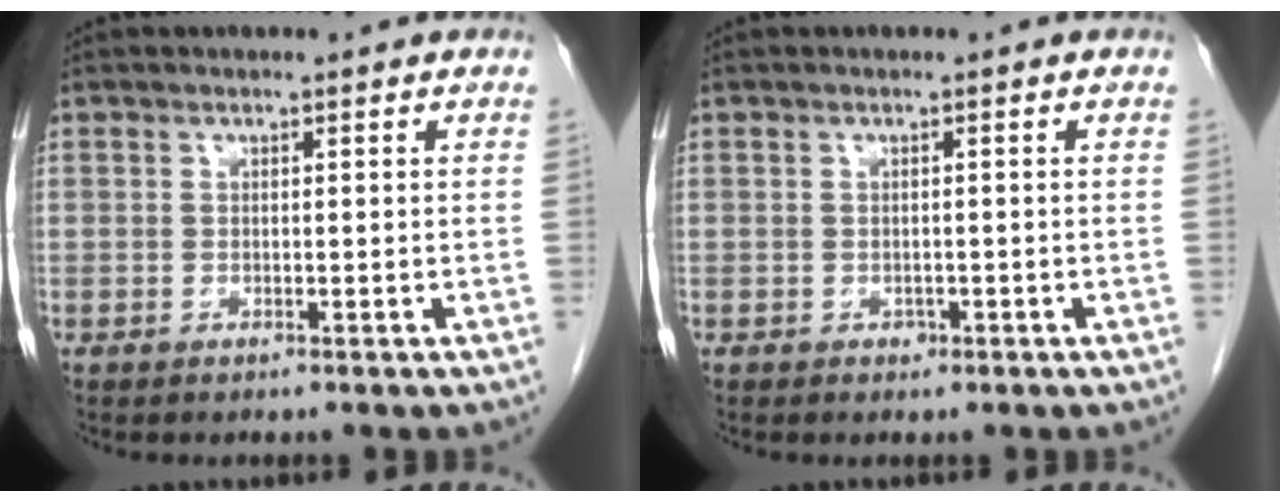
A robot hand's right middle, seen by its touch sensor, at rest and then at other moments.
{"total": 0.7, "force": [-0.4, 0.6, 0.3], "torque": [-0.005, 0.002, -0.004]}